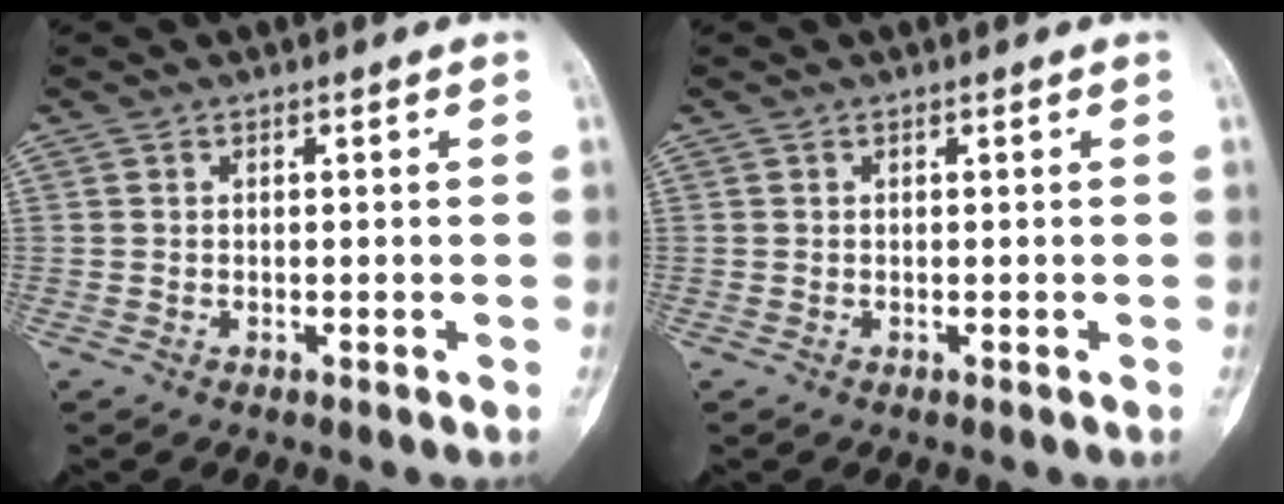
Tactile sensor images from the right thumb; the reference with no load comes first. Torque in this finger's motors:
{"motor_torque": [0.00, 0.00, 0.14, 0.05, 0.00]}